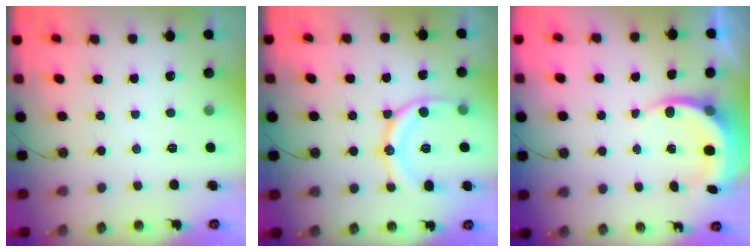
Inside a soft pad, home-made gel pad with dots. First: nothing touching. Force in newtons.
{"total": 13.4, "press": 13.4, "slide": 0.8}
{"total": 5.6, "press": 5.5, "slide": 1.0}